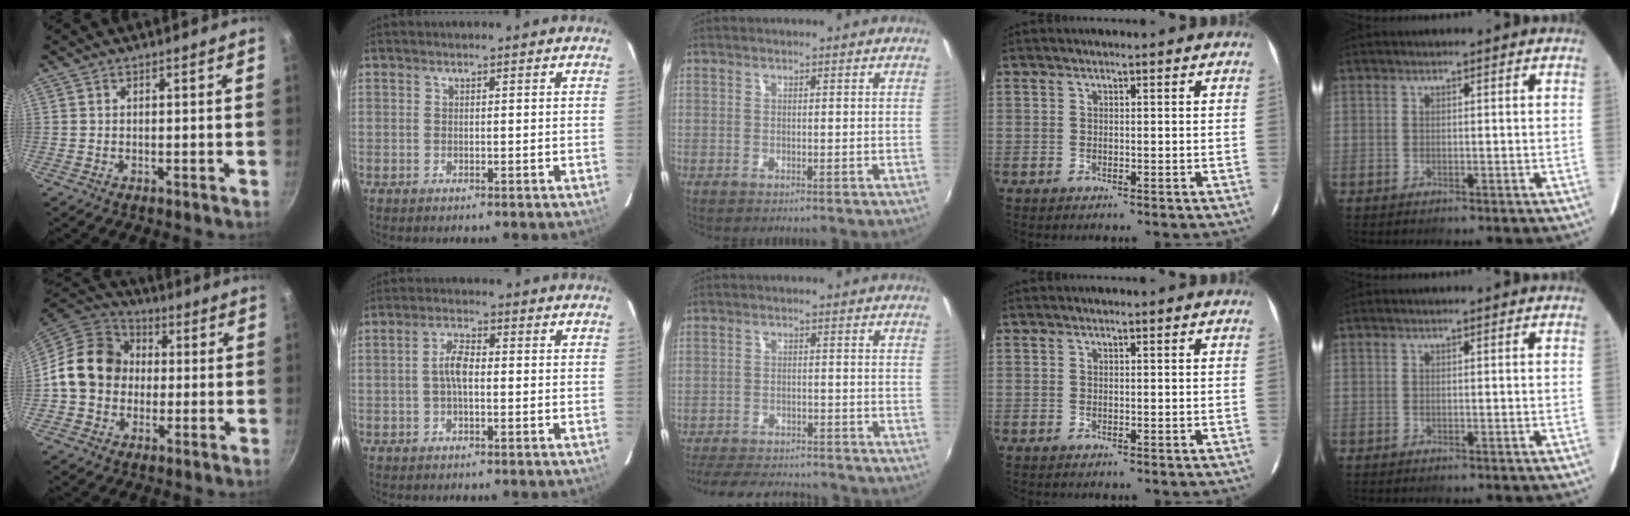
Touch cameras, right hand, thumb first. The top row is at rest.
{"thumb": {"total": 14.7, "force": [0.1, 12.5, 7.7], "torque": [-0.099, 0.030, -0.016]}, "index": {"total": 3.9, "force": [-0.4, 1.6, 3.6], "torque": [-0.074, 0.011, -0.008]}, "middle": {"total": 13.5, "force": [-12.0, 3.8, 5.0], "torque": [-0.121, -0.006, -0.177]}}